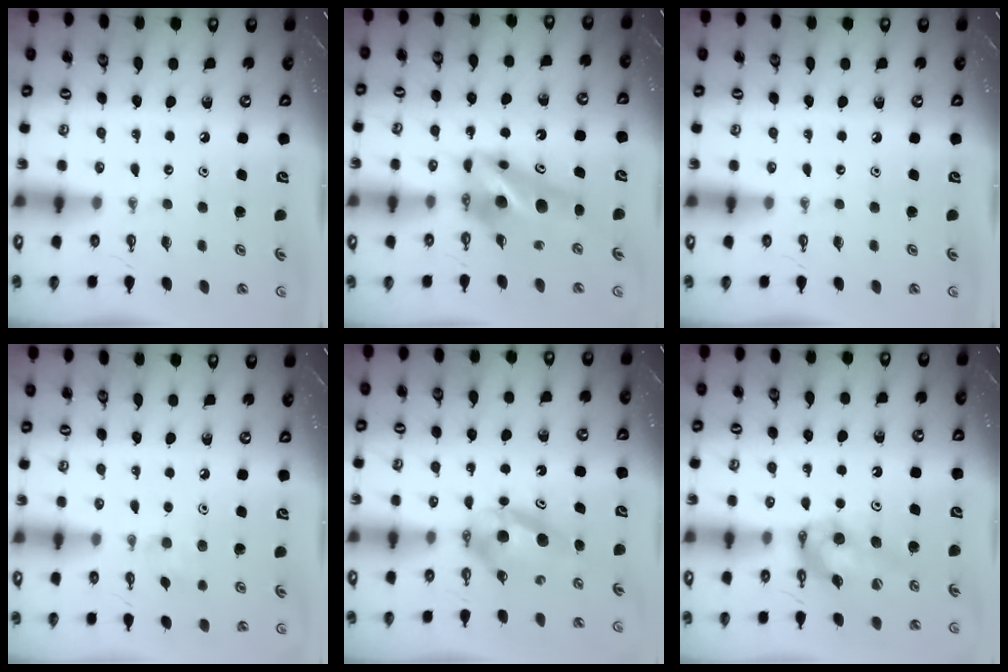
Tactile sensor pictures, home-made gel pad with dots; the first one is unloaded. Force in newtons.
{"total": 12.2, "press": 12.1, "slide": 1.1}
{"total": 0.0}
{"total": 6.4, "press": 6.3, "slide": 0.8}
{"total": 6.5, "press": 6.3, "slide": 1.9}
{"total": 10.8, "press": 10.7, "slide": 1.5}